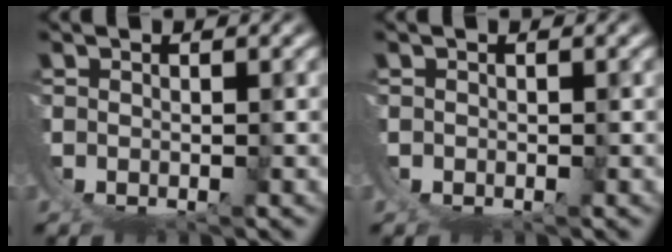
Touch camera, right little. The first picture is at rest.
{"total": 0.7, "force": [0.0, 0.7, -0.1], "torque": [-0.002, 0.001, -0.002]}